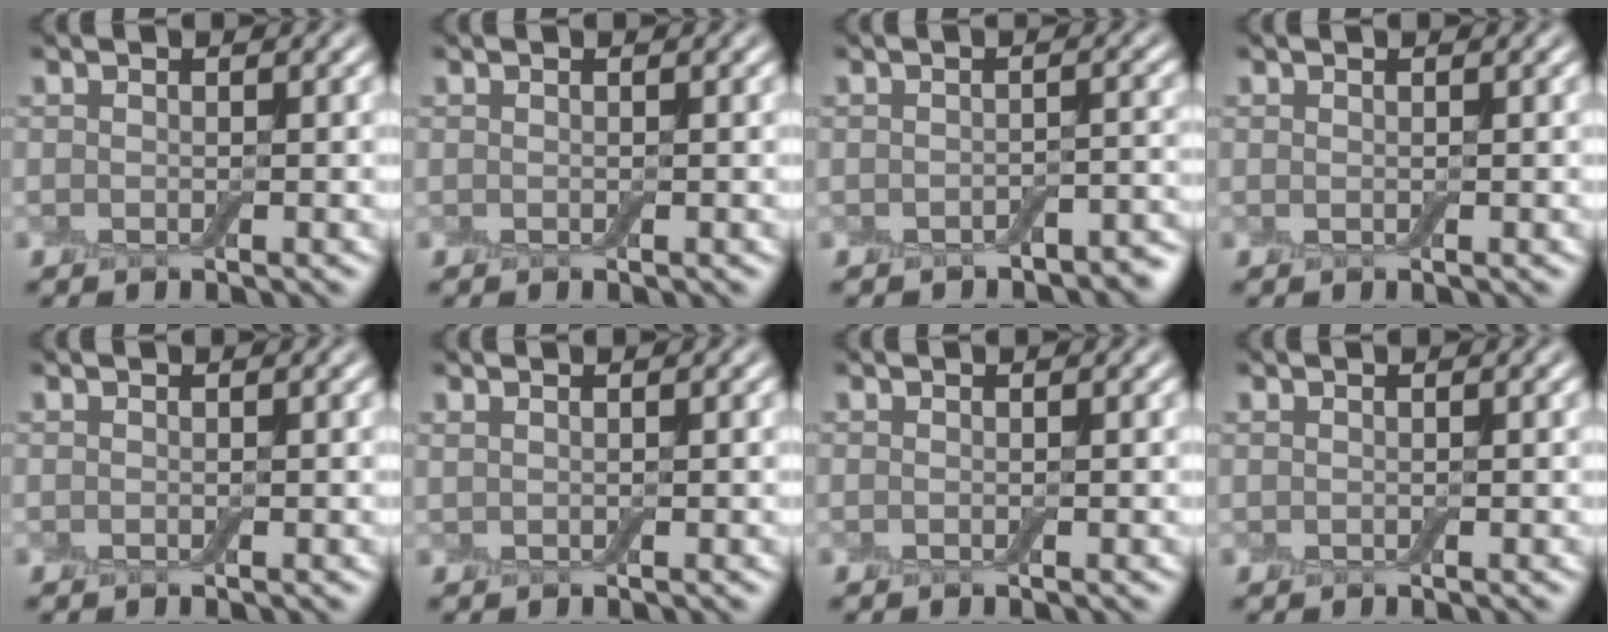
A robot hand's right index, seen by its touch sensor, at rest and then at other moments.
{"total": 0.0}
{"total": 2.3, "force": [-2.0, 0.8, 0.8], "torque": [-0.009, -0.001, -0.023]}
{"total": 0.0}
{"total": 0.0}
{"total": 0.6, "force": [0.5, 0.2, 0.2], "torque": [-0.008, 0.004, 0.008]}
{"total": 0.0}
{"total": 0.0}